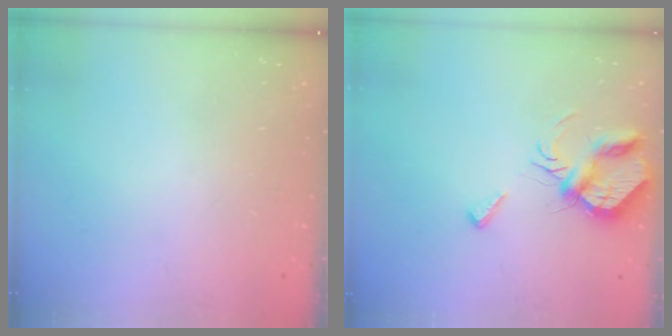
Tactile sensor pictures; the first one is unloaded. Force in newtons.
{"total": 8.3, "press": 8.2, "slide": 0.6}